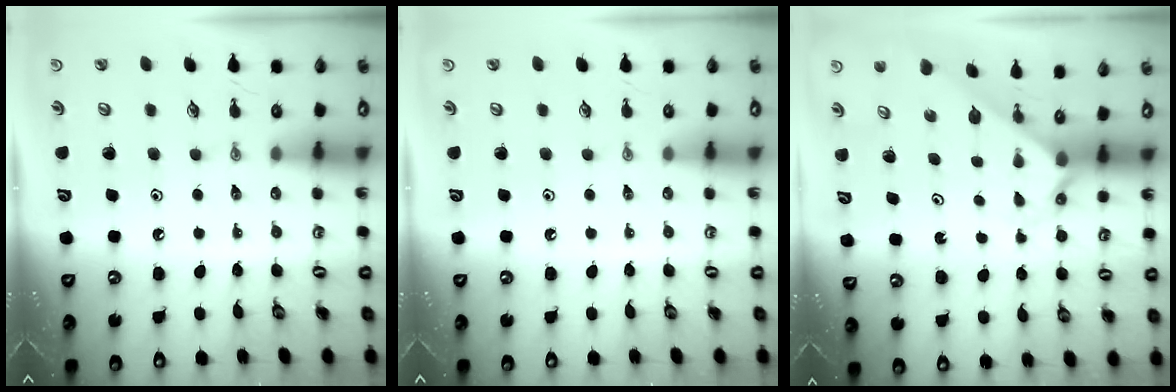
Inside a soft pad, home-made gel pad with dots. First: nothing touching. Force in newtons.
{"total": 0.0}
{"total": 1.9, "press": 1.9, "slide": 0.2}